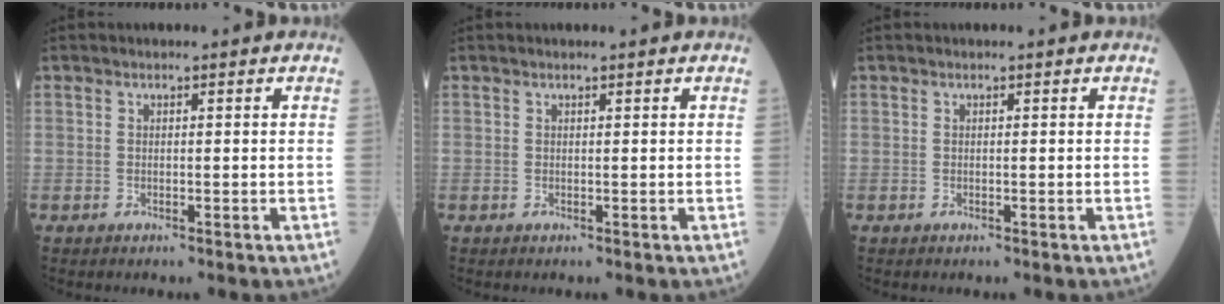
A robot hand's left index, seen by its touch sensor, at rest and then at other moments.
{"total": 0.5, "force": [0.5, -0.1, 0.2], "torque": [-0.003, 0.005, 0.009]}
{"total": 0.0}